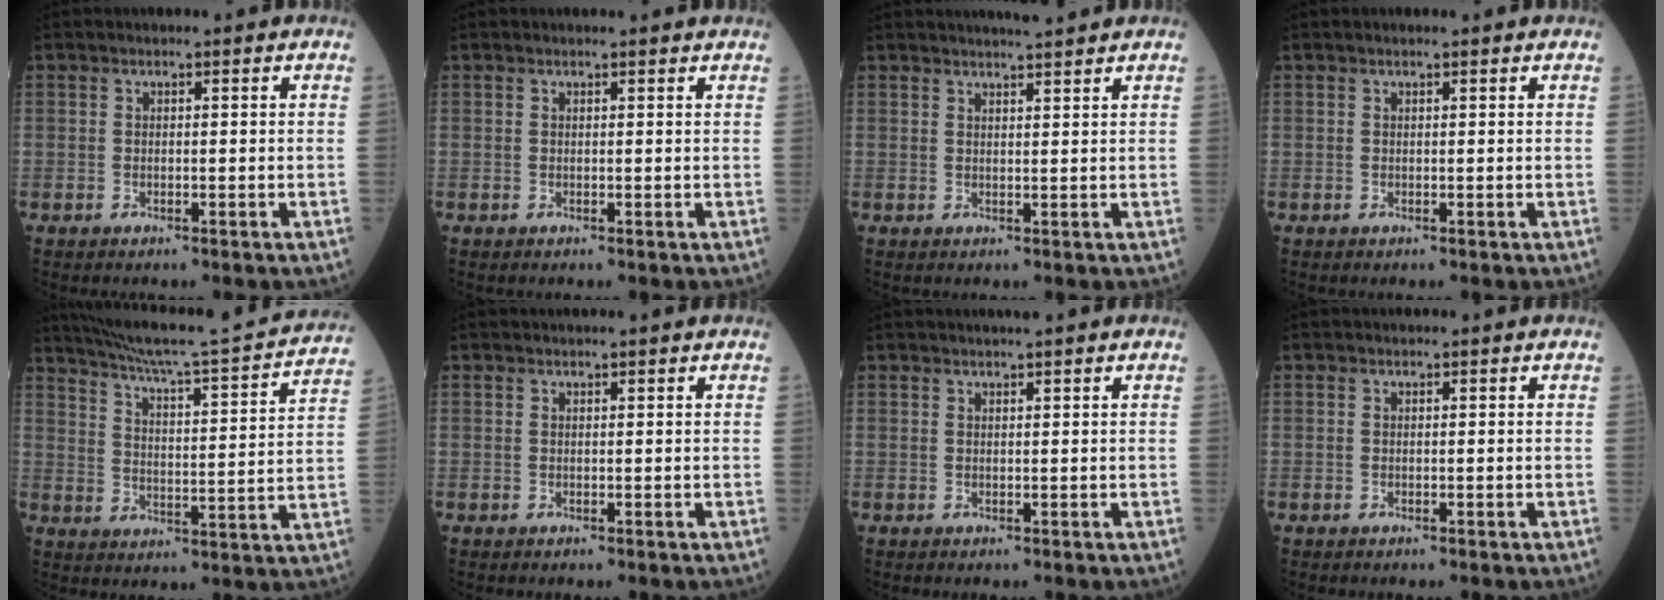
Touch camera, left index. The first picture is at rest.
{"total": 0.5, "force": [0.0, -0.3, -0.4], "torque": [0.003, -0.001, -0.007]}
{"total": 4.4, "force": [4.0, -0.4, 1.6], "torque": [-0.022, 0.016, 0.056]}
{"total": 0.6, "force": [-0.6, -0.1, -0.1], "torque": [0.003, 0.011, -0.006]}
{"total": 22.6, "force": [20.8, -0.4, 8.8], "torque": [-0.145, -0.033, 0.279]}
{"total": 1.7, "force": [1.6, -0.1, 0.7], "torque": [-0.005, 0.015, 0.024]}
{"total": 2.2, "force": [1.9, -0.2, 1.2], "torque": [-0.011, 0.018, 0.031]}
{"total": 0.0}